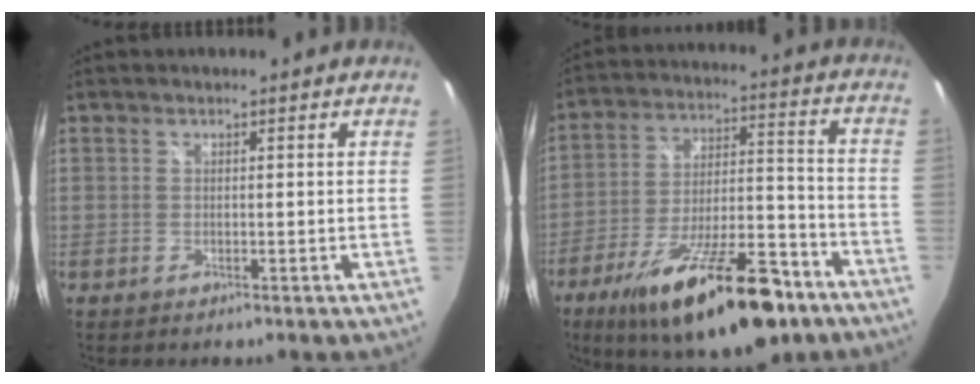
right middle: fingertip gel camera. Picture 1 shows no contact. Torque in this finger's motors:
{"motor_torque": [1.15, -0.99, 0.88, 0.21]}